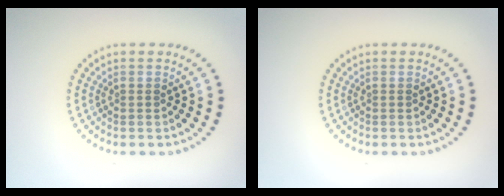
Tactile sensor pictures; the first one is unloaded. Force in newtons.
{"total": 0.0}